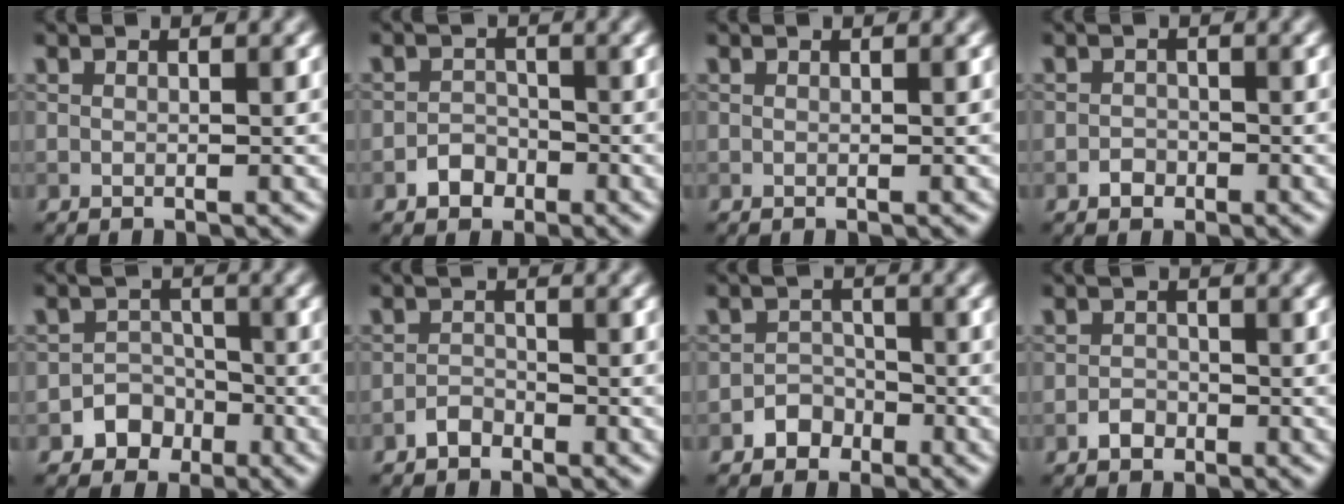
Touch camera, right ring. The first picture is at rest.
{"total": 1.9, "force": [-1.1, 1.5, 0.6], "torque": [0.000, 0.005, -0.022]}
{"total": 0.0}
{"total": 1.2, "force": [-0.7, 0.9, 0.3], "torque": [0.002, 0.001, -0.014]}
{"total": 3.5, "force": [-1.9, 2.9, 0.5], "torque": [0.031, 0.008, -0.042]}
{"total": 1.4, "force": [-1.1, 0.8, 0.4], "torque": [-0.003, 0.005, -0.021]}
{"total": 2.1, "force": [-1.3, 1.6, 0.4], "torque": [0.008, 0.007, -0.023]}
{"total": 1.5, "force": [-0.9, 1.0, 0.5], "torque": [-0.003, 0.003, -0.018]}